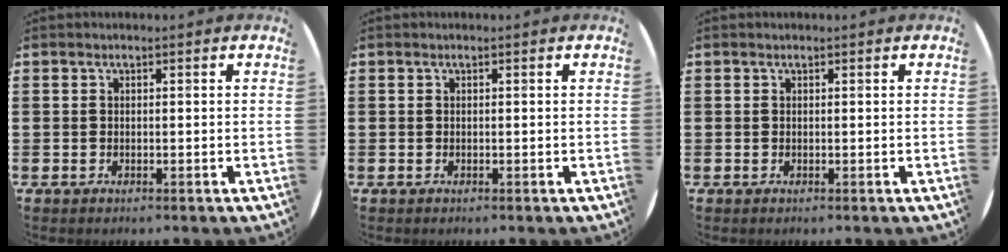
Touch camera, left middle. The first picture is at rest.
{"total": 0.0}
{"total": 0.0}